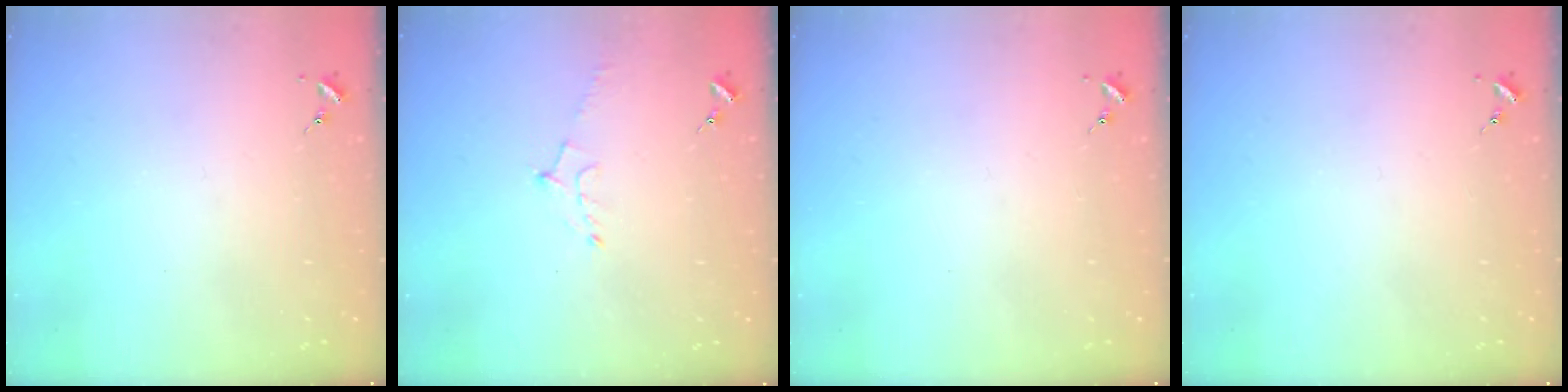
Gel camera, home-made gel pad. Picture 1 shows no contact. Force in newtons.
{"total": 5.6, "press": 5.5, "slide": 1.0}
{"total": 0.0}
{"total": 0.0}